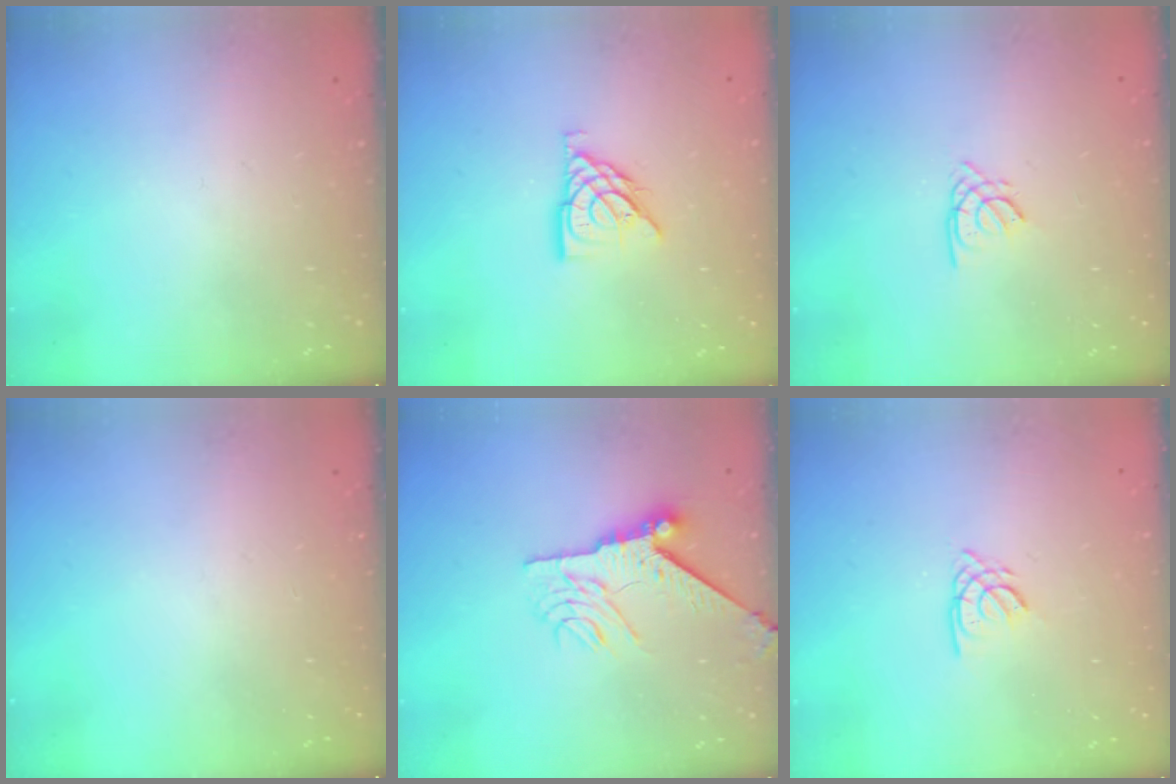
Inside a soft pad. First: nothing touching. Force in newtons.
{"total": 9.6, "press": 9.6, "slide": 0.4}
{"total": 1.5, "press": 1.4, "slide": 0.4}
{"total": 0.0}
{"total": 9.3, "press": 9.2, "slide": 1.1}
{"total": 2.2, "press": 2.2, "slide": 0.0}